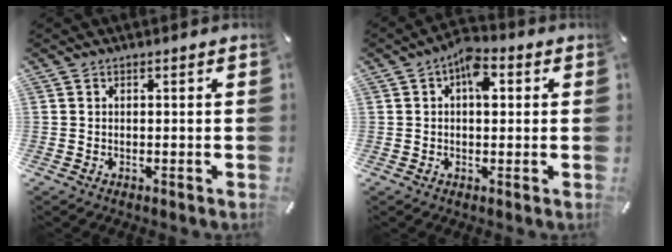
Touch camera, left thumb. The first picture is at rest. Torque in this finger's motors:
{"motor_torque": [0.62, 0.62, 0.74, -0.31, 0.23]}